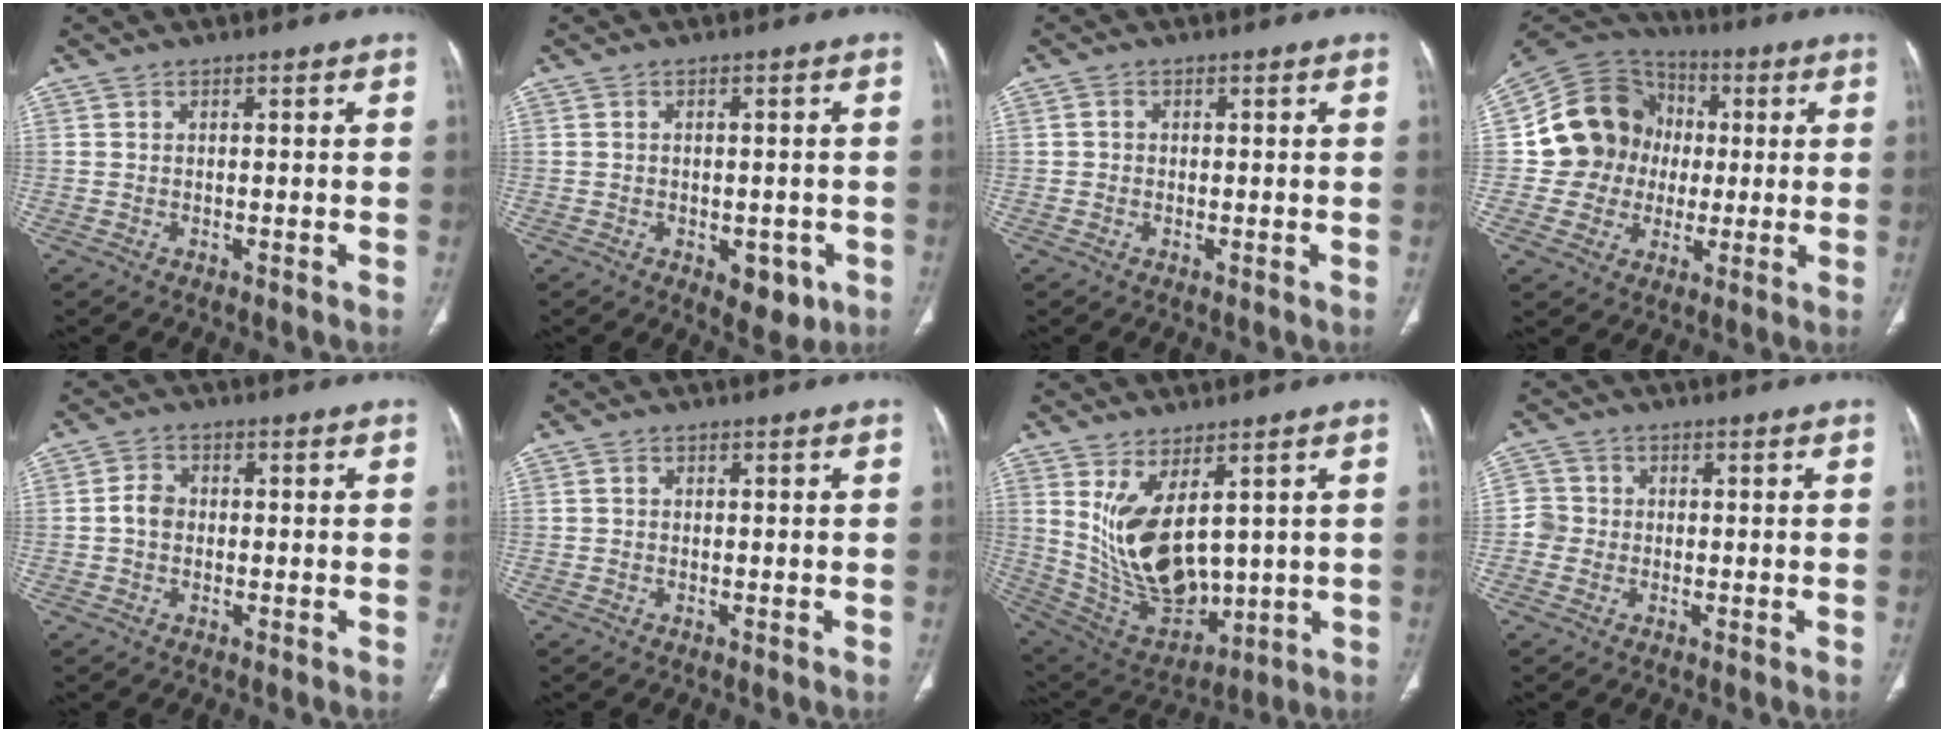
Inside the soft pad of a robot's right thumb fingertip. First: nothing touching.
{"total": 5.6, "force": [-2.1, 3.3, 4.0], "torque": [-0.029, 0.003, -0.018]}
{"total": 1.1, "force": [0.0, 1.0, 0.3], "torque": [-0.001, 0.003, -0.002]}
{"total": 14.1, "force": [0.9, 13.4, 4.5], "torque": [-0.036, 0.021, 0.020]}
{"total": 3.2, "force": [-0.3, 2.6, 1.9], "torque": [-0.028, 0.011, -0.013]}
{"total": 0.6, "force": [0.0, 0.6, 0.2], "torque": [-0.001, 0.002, -0.001]}
{"total": 14.9, "force": [3.7, 7.8, 12.1], "torque": [-0.201, -0.028, 0.105]}
{"total": 3.1, "force": [-0.6, 3.0, 0.4], "torque": [0.012, 0.010, -0.020]}